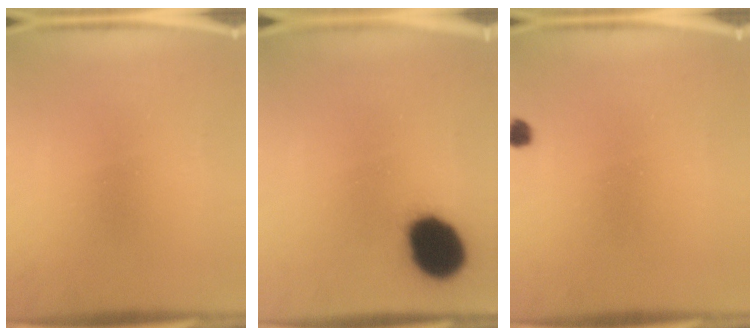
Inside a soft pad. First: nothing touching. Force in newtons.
{"total": 16.4}
{"total": 1.4}